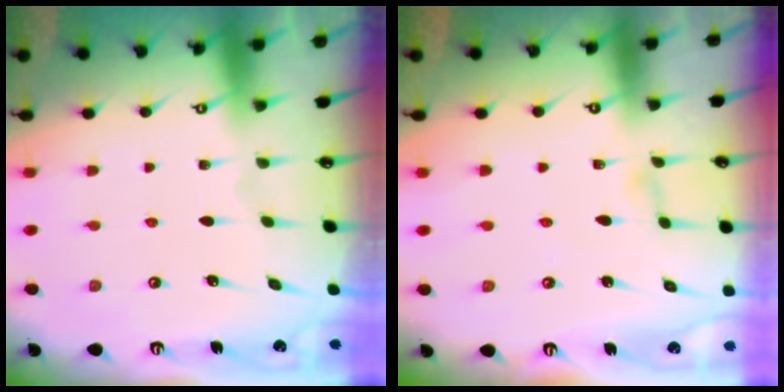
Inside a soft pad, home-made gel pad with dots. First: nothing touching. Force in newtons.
{"total": 3.2, "press": 3.2, "slide": 0.3}